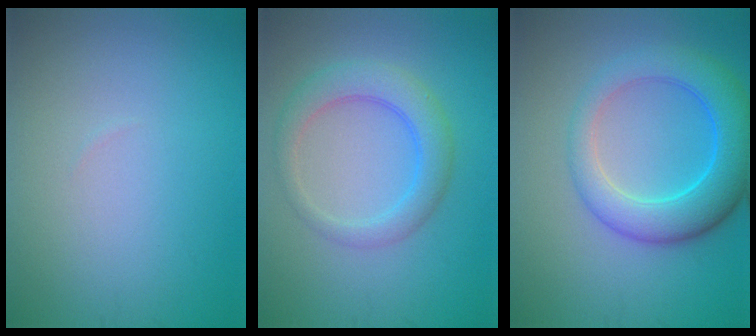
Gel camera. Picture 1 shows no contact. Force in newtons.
{"total": 3.9, "press": 3.9, "slide": 0.1}
{"total": 6.5, "press": 6.5, "slide": 0.1}